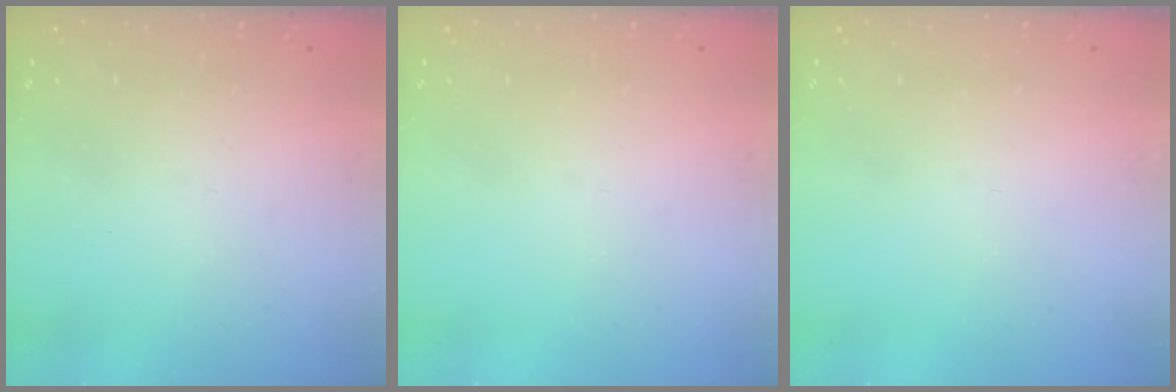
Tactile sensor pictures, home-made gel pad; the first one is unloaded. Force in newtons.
{"total": 0.0}
{"total": 0.0}